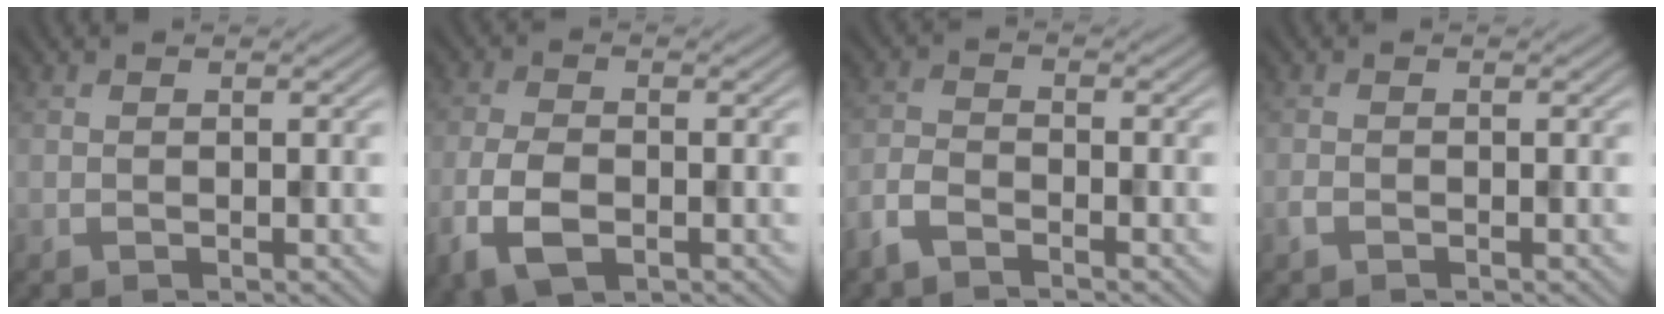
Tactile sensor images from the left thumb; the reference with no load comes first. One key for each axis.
{"total": 5.7, "fx": -2.4, "fy": 3.0, "fz": 4.2, "tx": -0.098, "ty": -0.008, "tz": -0.054}
{"total": 3.4, "fx": -2.7, "fy": 1.2, "fz": 1.8, "tx": -0.043, "ty": -0.004, "tz": -0.069}
{"total": 0.8, "fx": -0.5, "fy": 0.4, "fz": 0.4, "tx": -0.011, "ty": 0.000, "tz": -0.011}